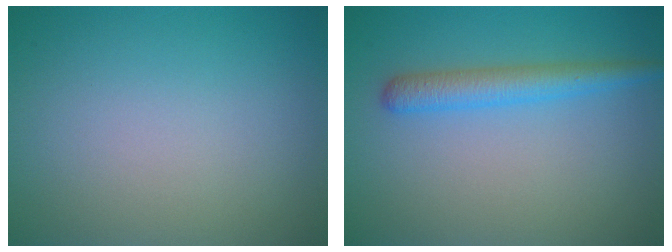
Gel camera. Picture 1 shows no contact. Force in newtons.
{"total": 3.0, "press": 3.0, "slide": 0.2}